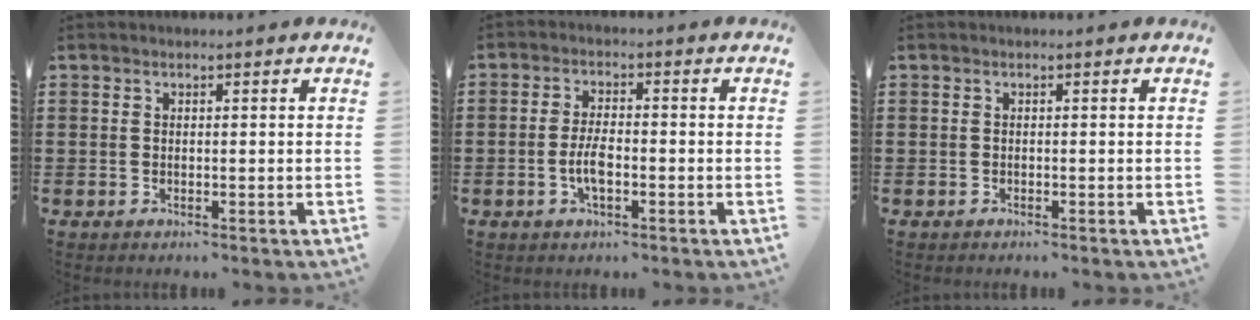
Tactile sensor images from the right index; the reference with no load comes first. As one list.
[{"total": 4.3, "force": [-1.1, 1.4, 3.9], "torque": [-0.091, -0.005, -0.024]}, {"total": 0.0}]